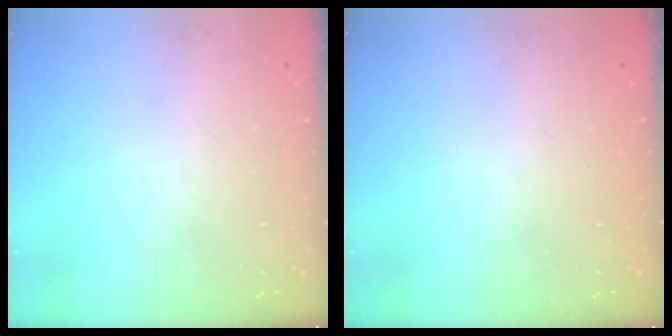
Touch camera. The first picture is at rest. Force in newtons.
{"total": 1.0, "press": 0.0, "slide": 1.0}